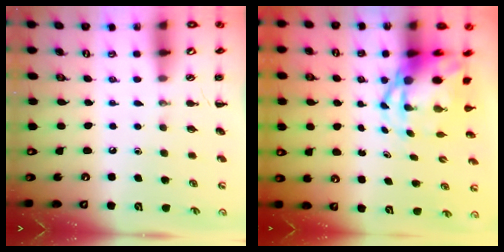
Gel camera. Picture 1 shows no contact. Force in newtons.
{"total": 6.6, "press": 6.4, "slide": 1.7}